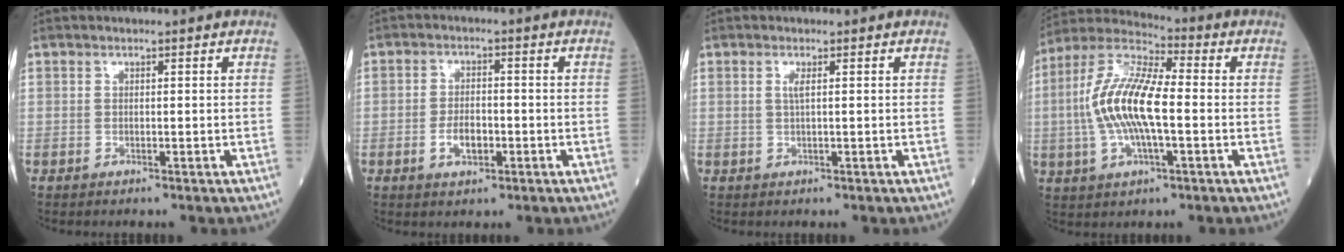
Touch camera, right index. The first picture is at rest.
{"total": 4.0, "force": [-1.3, 1.9, 3.2], "torque": [-0.060, 0.002, -0.022]}
{"total": 1.1, "force": [0.3, -0.1, 1.1], "torque": [-0.029, 0.000, 0.005]}
{"total": 13.8, "force": [-1.0, 3.9, 13.2], "torque": [-0.280, 0.014, -0.022]}